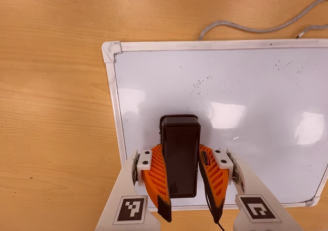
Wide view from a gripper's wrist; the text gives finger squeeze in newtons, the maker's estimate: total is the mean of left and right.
{"total": 10.9, "left": 10.4, "right": 11.5}